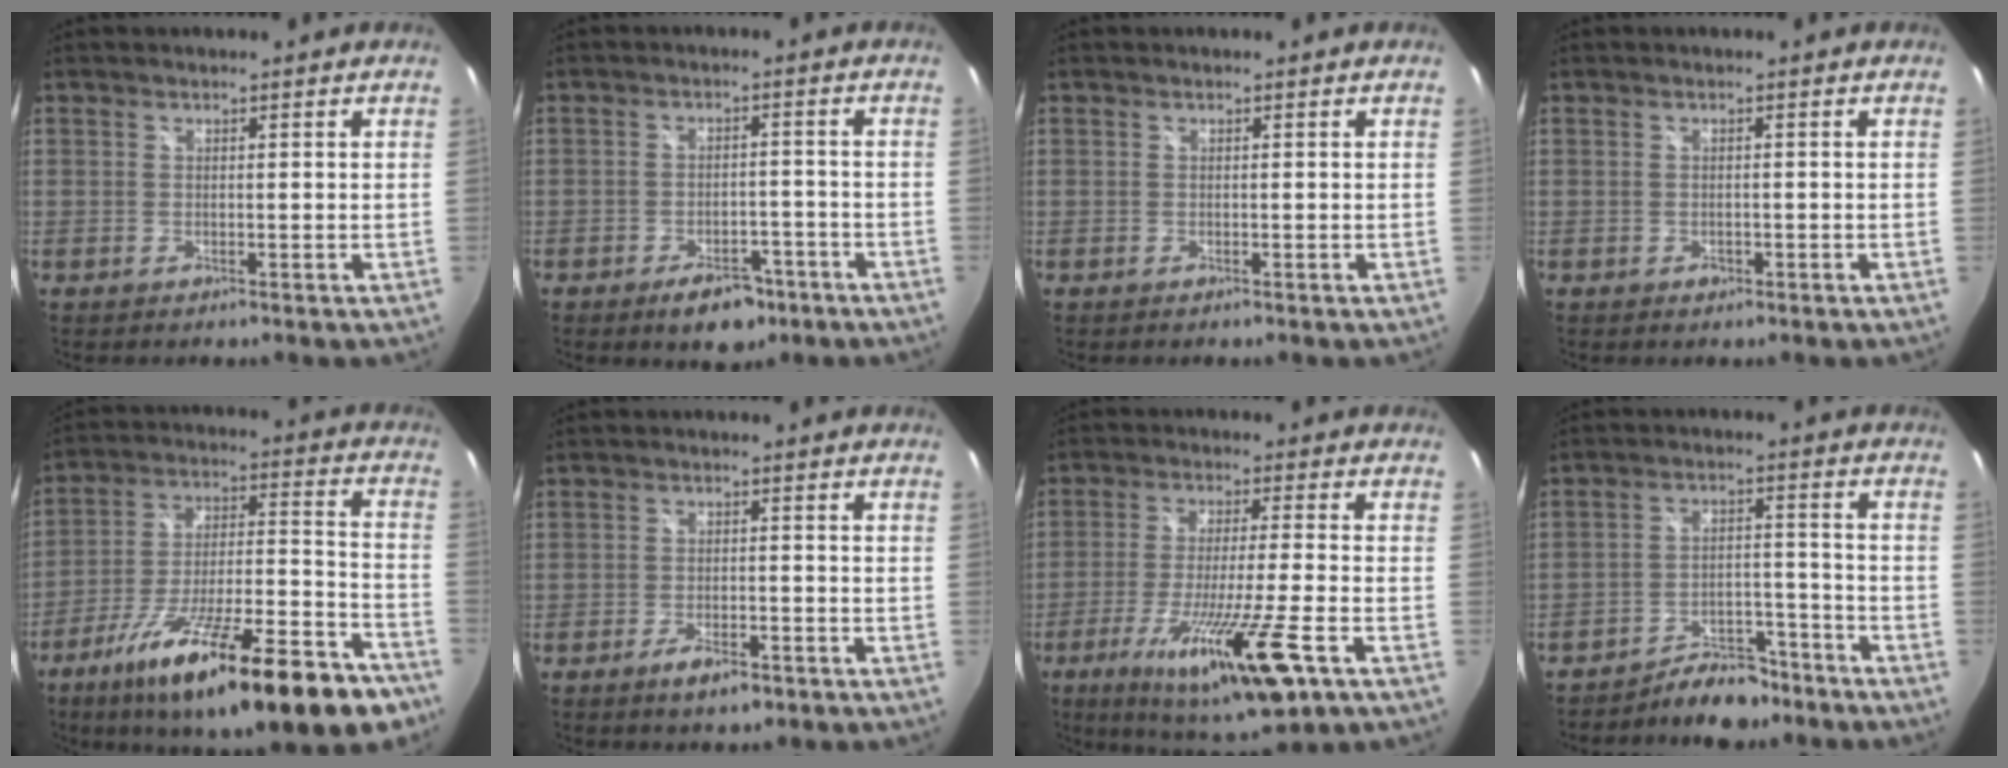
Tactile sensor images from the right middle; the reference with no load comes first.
{"total": 7.2, "force": [-4.8, 3.9, 3.8], "torque": [-0.070, 0.006, -0.056]}
{"total": 0.0}
{"total": 1.1, "force": [-0.6, 0.9, 0.3], "torque": [-0.005, -0.004, -0.007]}
{"total": 28.2, "force": [-18.7, 6.8, 20.0], "torque": [-0.306, -0.041, -0.282]}
{"total": 4.6, "force": [-2.9, 1.7, 3.1], "torque": [-0.070, -0.007, -0.047]}
{"total": 17.5, "force": [-8.4, 1.6, 15.2], "torque": [-0.291, -0.057, -0.141]}
{"total": 8.2, "force": [-7.2, 3.4, 2.3], "torque": [-0.045, 0.021, -0.100]}